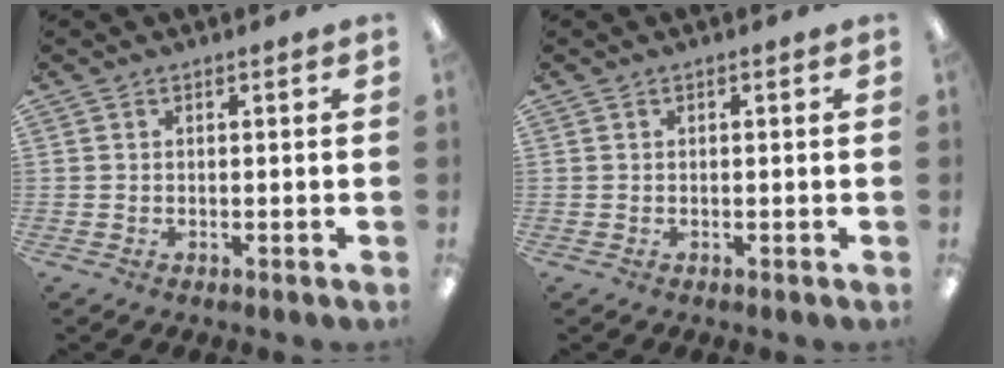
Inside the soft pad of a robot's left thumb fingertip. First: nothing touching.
{"total": 0.0}